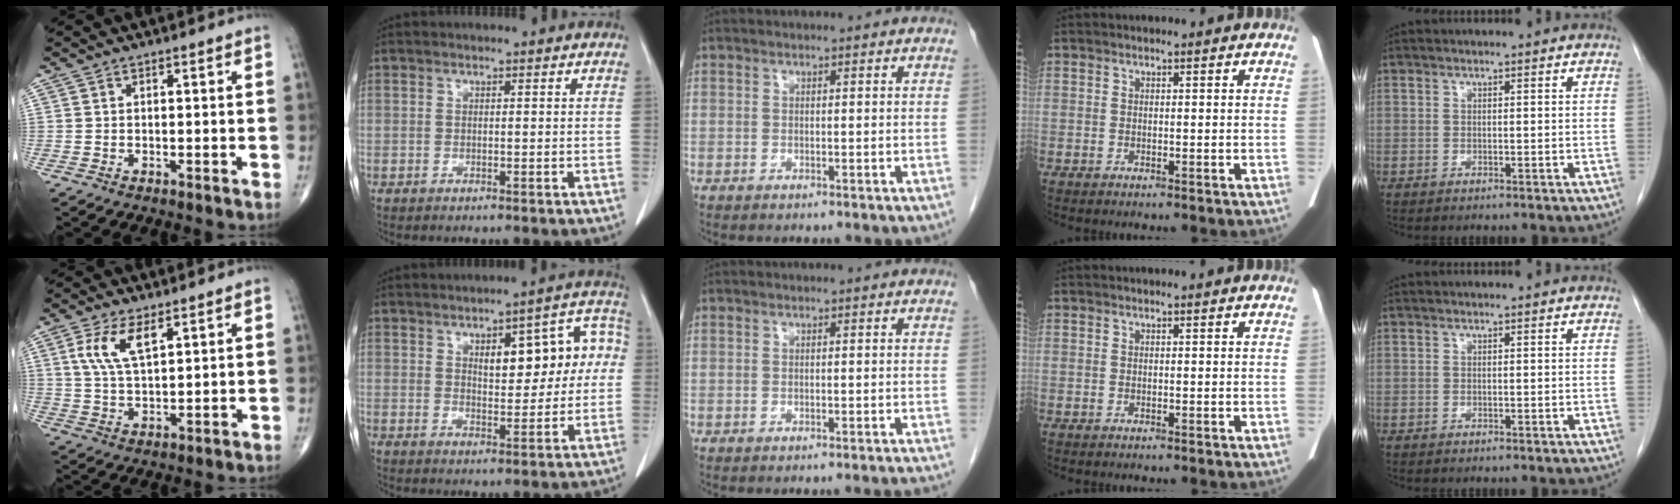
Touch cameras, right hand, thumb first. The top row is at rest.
{"thumb": {"total": 7.4, "force": [3.4, 2.9, 5.9], "torque": [-0.117, -0.011, 0.073]}, "index": {"total": 11.1, "force": [2.1, 4.4, 9.9], "torque": [-0.117, 0.036, 0.032]}, "middle": {"total": 5.2, "force": [-4.8, -0.9, 1.8], "torque": [-0.011, -0.014, -0.056]}}